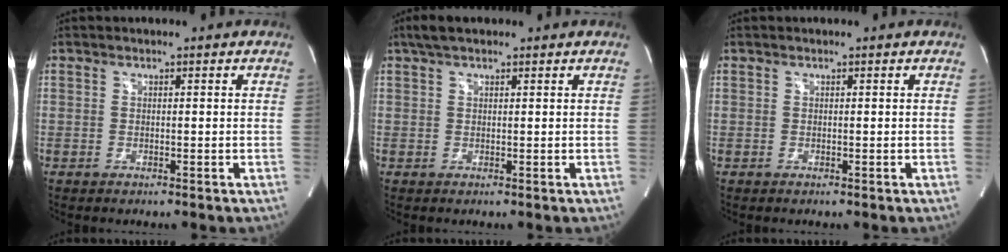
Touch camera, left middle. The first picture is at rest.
{"total": 3.4, "force": [2.5, 1.3, 1.9], "torque": [-0.041, 0.021, 0.046]}
{"total": 0.0}